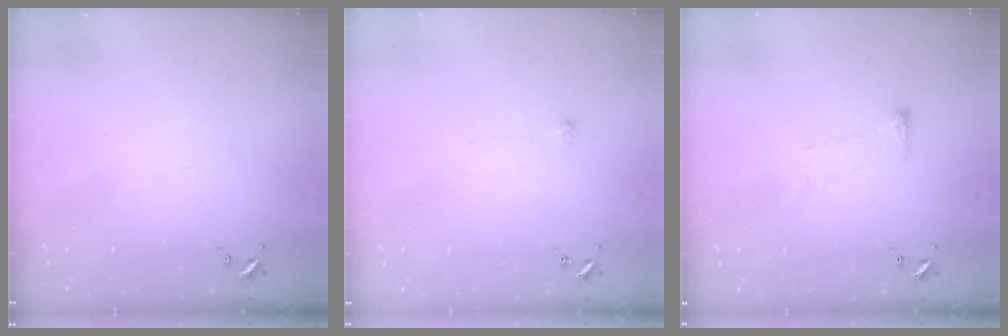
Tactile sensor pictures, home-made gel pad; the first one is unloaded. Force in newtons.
{"total": 5.5, "press": 5.5, "slide": 0.3}
{"total": 5.8, "press": 5.8, "slide": 0.8}